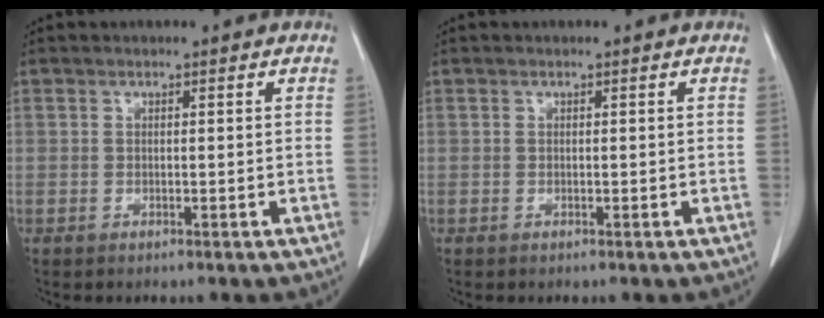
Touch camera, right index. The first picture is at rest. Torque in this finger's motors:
{"motor_torque": [0.00, 0.00, 0.00, 0.00]}